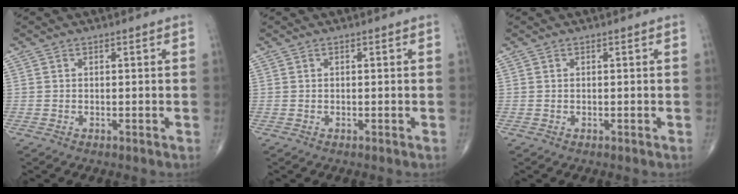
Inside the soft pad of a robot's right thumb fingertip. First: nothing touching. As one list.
[{"total": 0.0}, {"total": 0.0}]